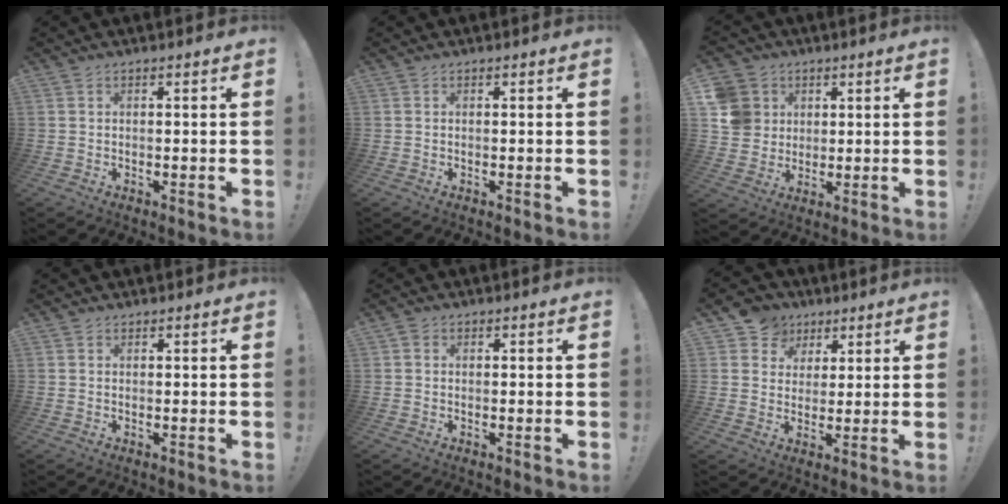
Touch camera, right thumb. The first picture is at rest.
{"total": 0.0}
{"total": 10.0, "force": [2.7, 9.2, 2.8], "torque": [-0.045, -0.003, 0.060]}
{"total": 0.5, "force": [0.5, 0.0, -0.2], "torque": [0.012, -0.004, 0.008]}
{"total": 0.8, "force": [-0.1, 0.7, 0.3], "torque": [-0.009, 0.004, -0.001]}
{"total": 7.3, "force": [3.0, 6.6, 0.9], "torque": [-0.008, -0.017, 0.061]}